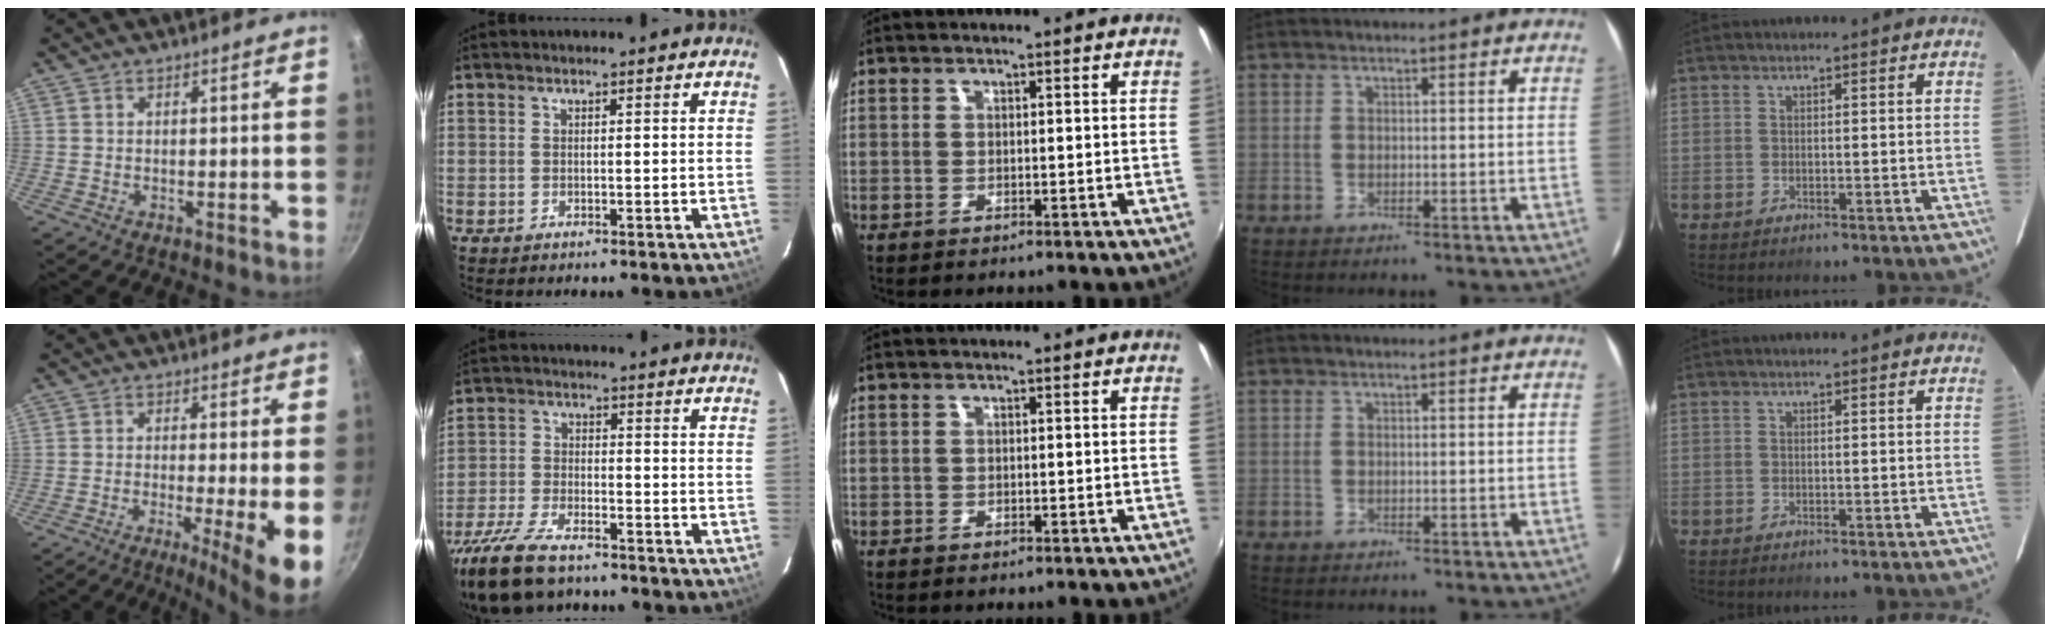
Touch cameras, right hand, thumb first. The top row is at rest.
{"thumb": {"total": 8.9, "force": [-1.9, 0.9, 8.7], "torque": [-0.132, -0.009, -0.030]}, "index": {"total": 14.9, "force": [-11.9, 5.2, 7.4], "torque": [-0.176, -0.028, -0.224]}}